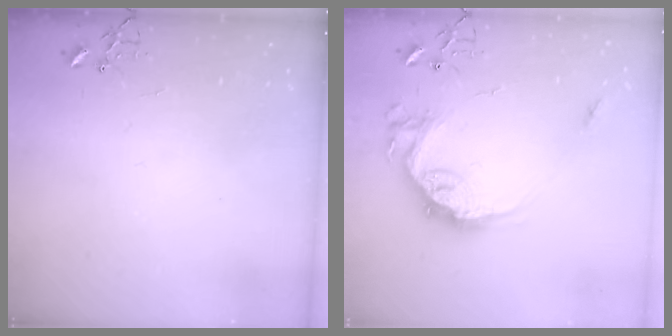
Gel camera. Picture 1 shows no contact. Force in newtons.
{"total": 16.6, "press": 16.6, "slide": 0.9}